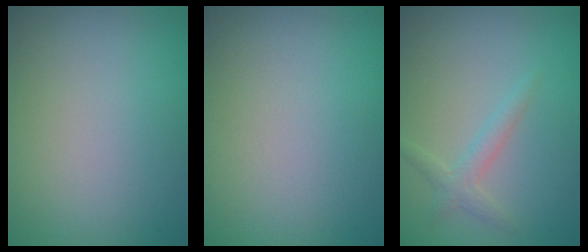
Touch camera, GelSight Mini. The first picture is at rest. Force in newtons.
{"total": 0.0}
{"total": 1.7, "press": 1.7, "slide": 0.0}